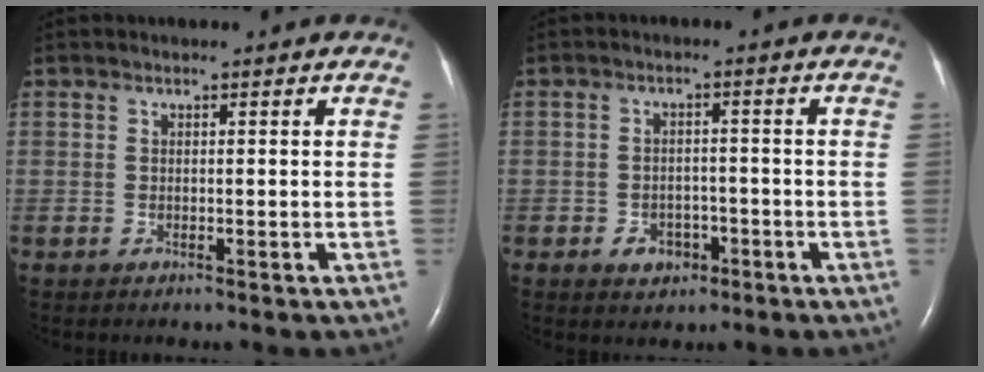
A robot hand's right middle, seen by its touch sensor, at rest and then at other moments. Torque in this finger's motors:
{"motor_torque": [0.22, -0.18, -0.03, 0.00]}